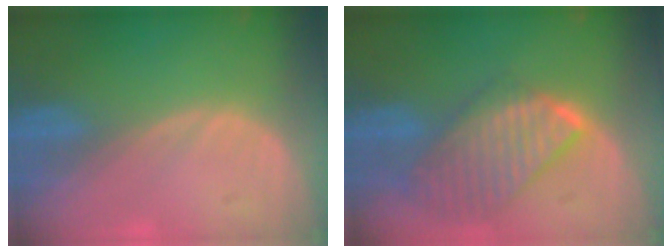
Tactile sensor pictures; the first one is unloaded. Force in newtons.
{"total": 9.7, "press": 8.4, "slide": 4.9}